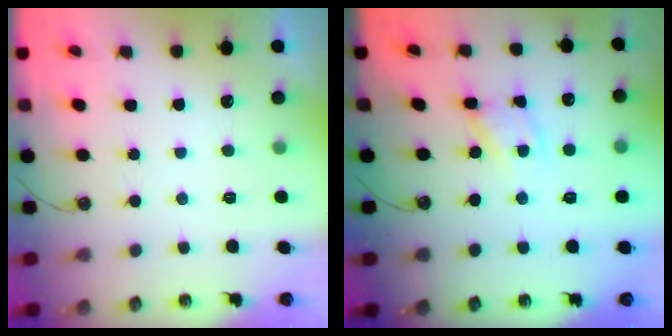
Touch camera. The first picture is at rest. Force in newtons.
{"total": 5.3, "press": 5.3, "slide": 0.3}